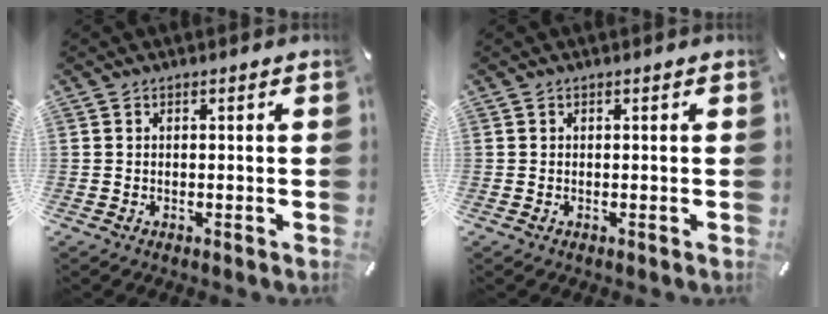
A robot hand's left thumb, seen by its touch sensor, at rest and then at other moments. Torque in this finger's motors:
{"motor_torque": [-0.06, 0.18, 0.00, -0.07, 0.01]}